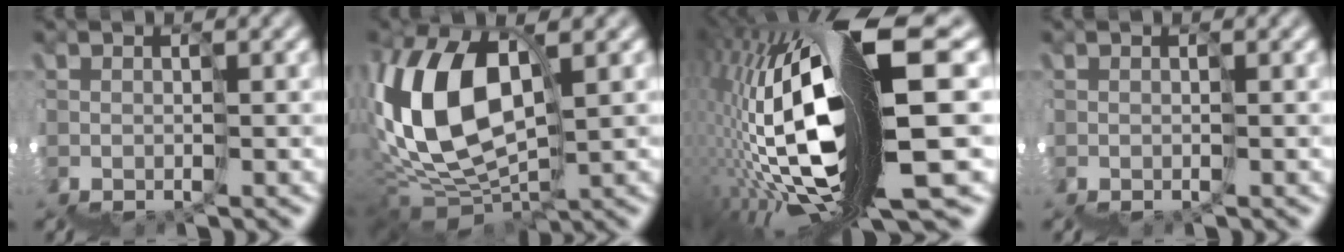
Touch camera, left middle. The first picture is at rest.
{"total": 8.7, "force": [3.9, 4.6, 6.3], "torque": [-0.130, 0.039, 0.058]}
{"total": 15.8, "force": [1.0, 3.1, 15.5], "torque": [-0.265, 0.020, 0.026]}
{"total": 0.0}